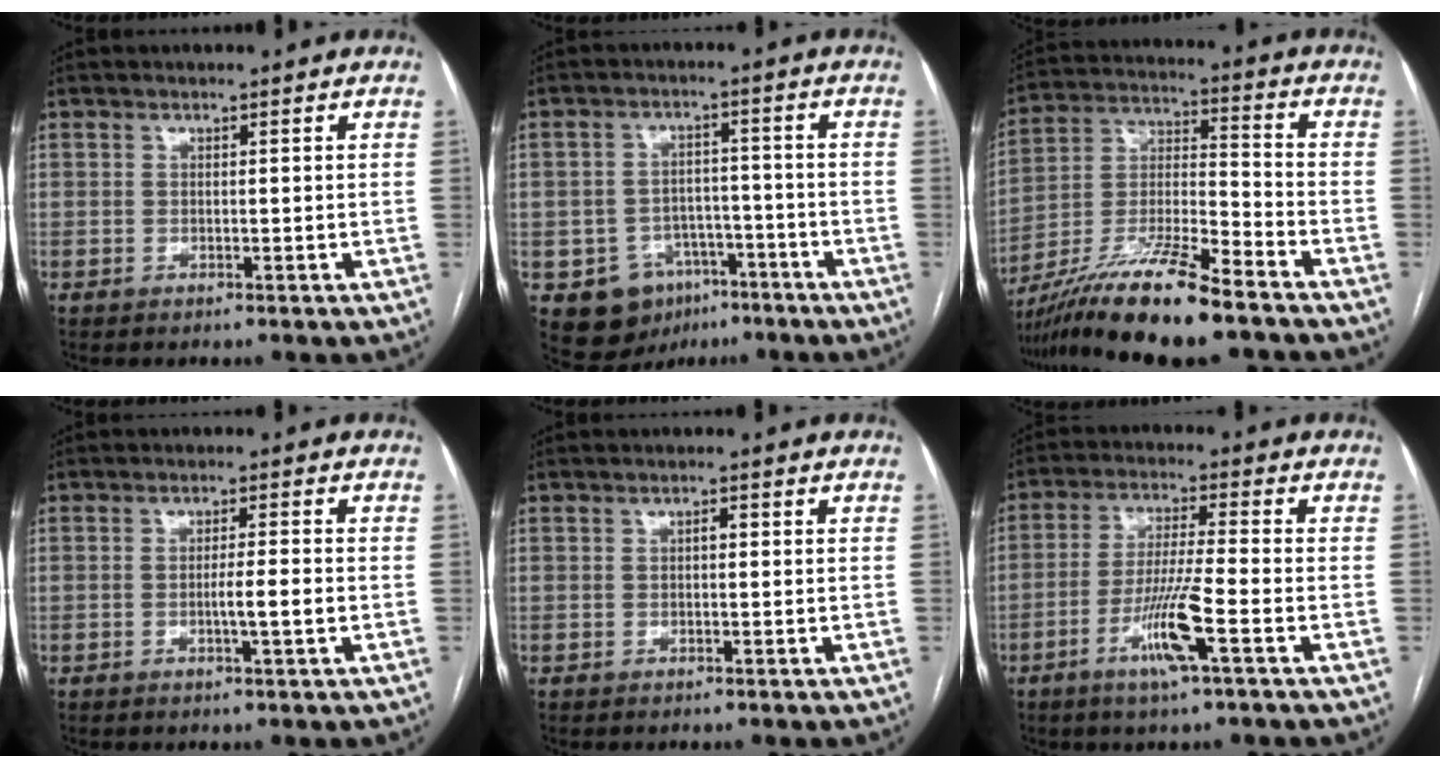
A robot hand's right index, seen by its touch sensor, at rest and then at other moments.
{"total": 8.6, "force": [-4.5, 6.9, 2.5], "torque": [-0.039, 0.020, -0.058]}
{"total": 16.6, "force": [-12.3, 1.2, 11.0], "torque": [-0.224, -0.023, -0.223]}
{"total": 3.4, "force": [-0.8, -0.1, 3.3], "torque": [-0.055, -0.002, -0.013]}
{"total": 1.0, "force": [0.1, 0.4, 0.9], "torque": [-0.012, 0.004, -0.001]}
{"total": 9.0, "force": [-3.9, -0.4, 8.1], "torque": [-0.158, -0.010, -0.076]}